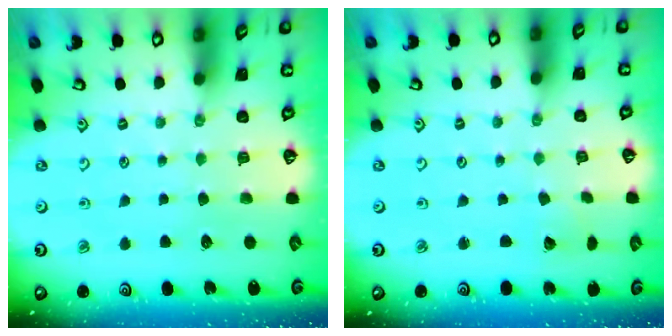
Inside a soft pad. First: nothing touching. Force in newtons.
{"total": 1.9, "press": 1.9, "slide": 0.0}